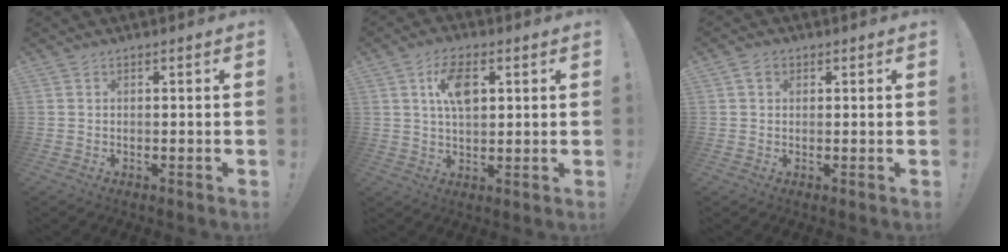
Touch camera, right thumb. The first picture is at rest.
{"total": 9.5, "force": [2.9, 5.1, 7.4], "torque": [-0.115, 0.002, 0.050]}
{"total": 2.6, "force": [1.1, 1.9, 1.3], "torque": [-0.020, 0.003, 0.020]}